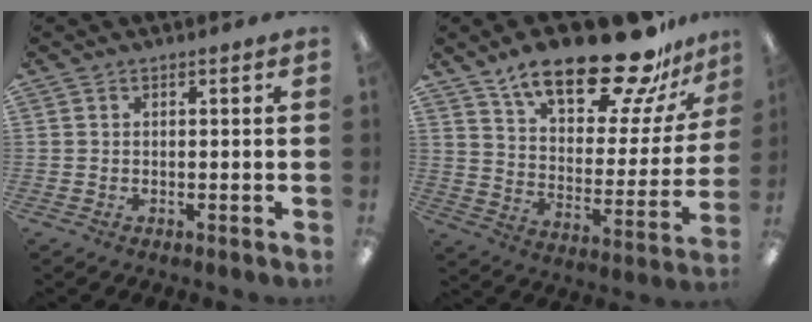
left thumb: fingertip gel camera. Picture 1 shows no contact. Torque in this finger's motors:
{"motor_torque": [0.30, 0.30, 1.42, -1.35, 0.13]}